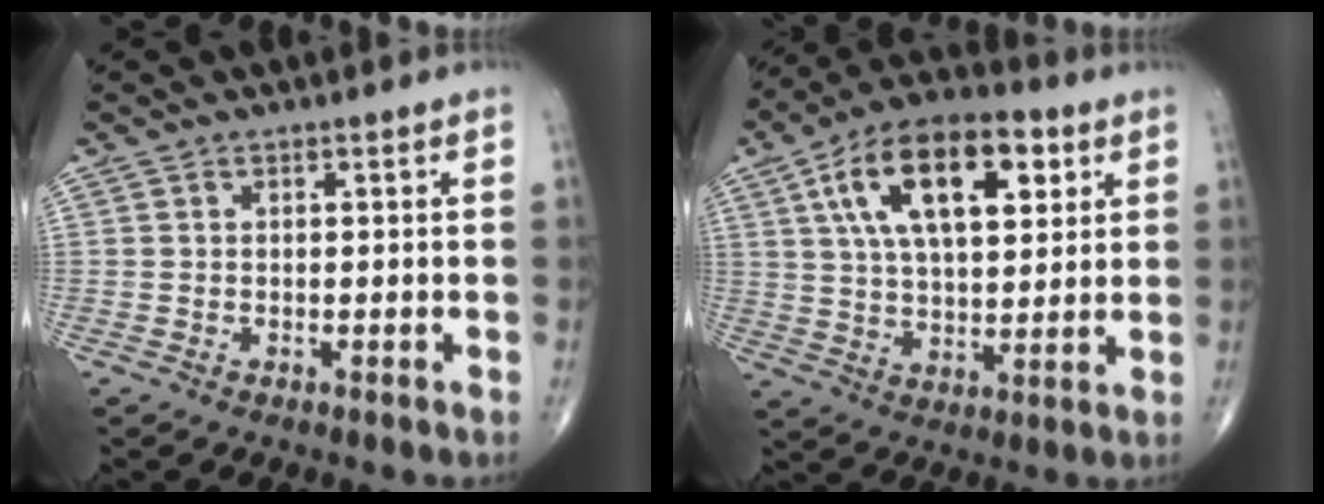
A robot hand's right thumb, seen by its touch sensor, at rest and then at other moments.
{"total": 19.2, "force": [7.0, 9.4, 15.3], "torque": [-0.236, -0.001, 0.114]}